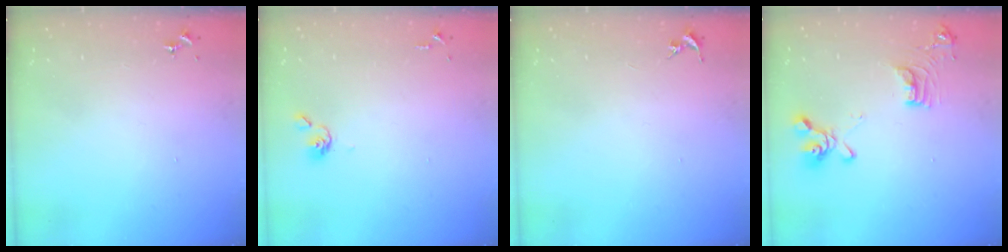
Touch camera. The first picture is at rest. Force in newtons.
{"total": 3.9, "press": 3.8, "slide": 0.6}
{"total": 0.0}
{"total": 14.5, "press": 14.4, "slide": 1.7}